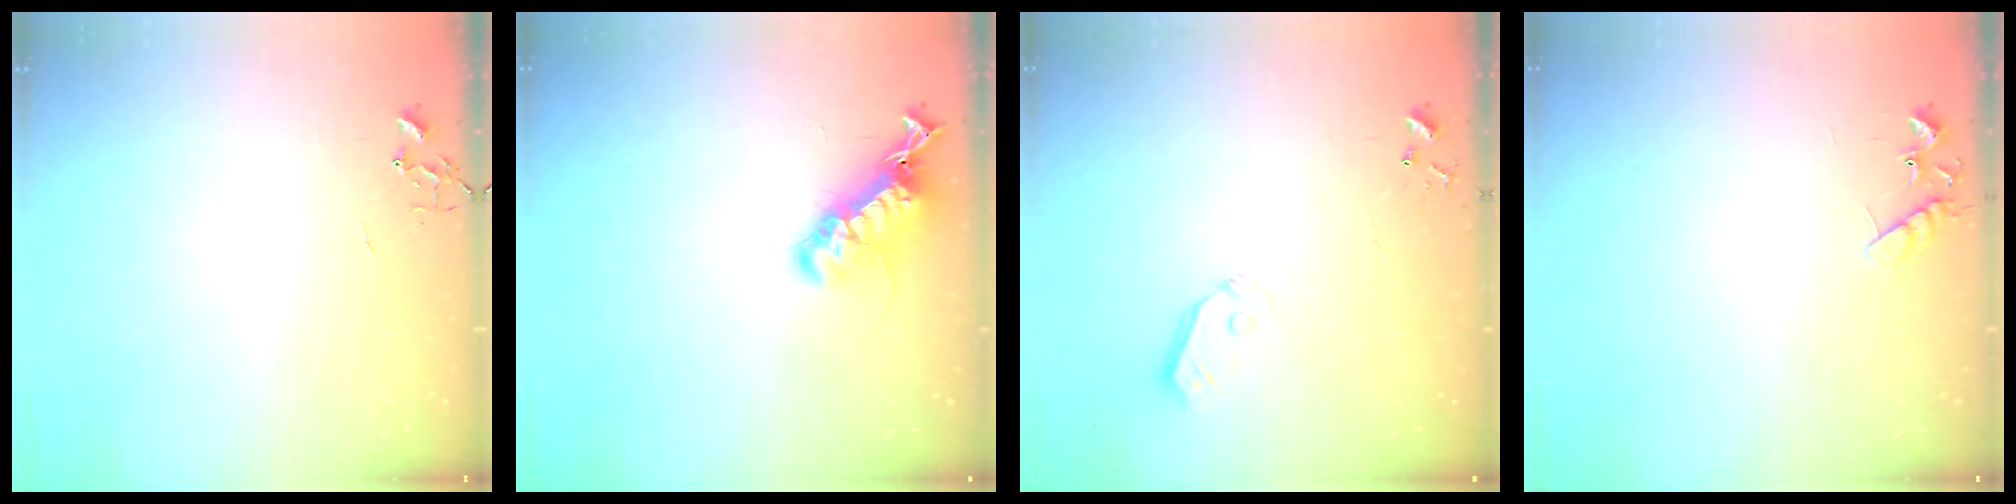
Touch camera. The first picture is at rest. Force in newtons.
{"total": 18.4, "press": 18.4, "slide": 0.6}
{"total": 5.8, "press": 5.8, "slide": 0.5}
{"total": 8.0, "press": 8.0, "slide": 0.4}